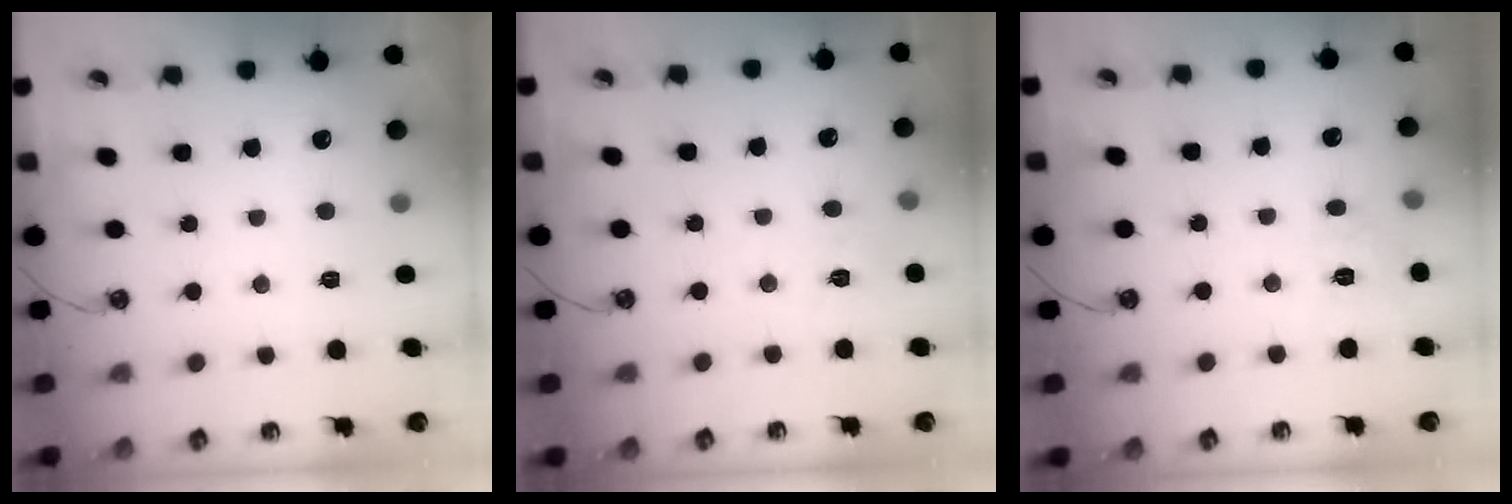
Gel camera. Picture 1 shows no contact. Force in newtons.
{"total": 6.4, "press": 6.3, "slide": 0.7}
{"total": 5.8, "press": 5.8, "slide": 0.6}